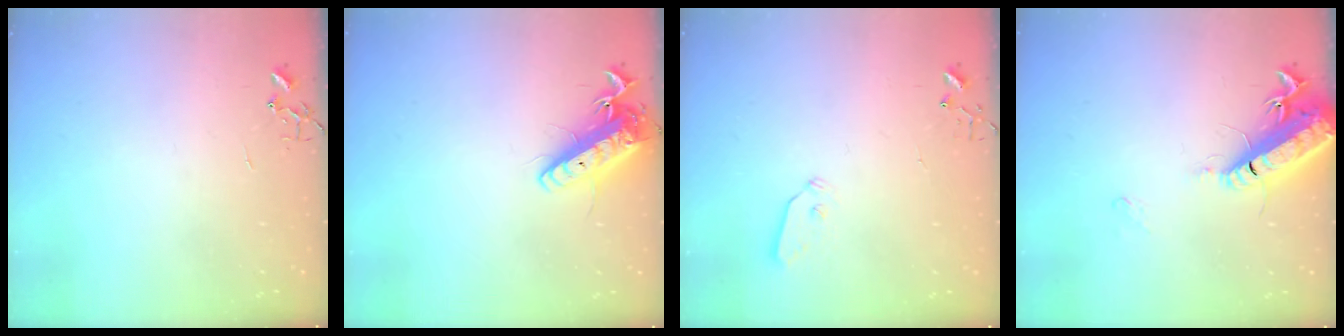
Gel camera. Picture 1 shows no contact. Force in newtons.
{"total": 13.9, "press": 13.7, "slide": 2.5}
{"total": 4.3, "press": 4.3, "slide": 0.3}
{"total": 17.2, "press": 16.5, "slide": 4.6}